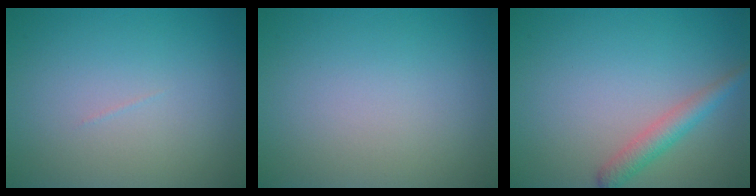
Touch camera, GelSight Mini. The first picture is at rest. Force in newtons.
{"total": 0.0}
{"total": 2.5, "press": 2.5, "slide": 0.1}